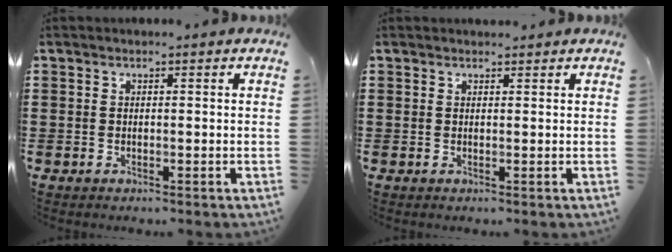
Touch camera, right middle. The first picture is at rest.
{"total": 0.8, "force": [0.8, 0.2, -0.1], "torque": [0.007, -0.005, 0.014]}